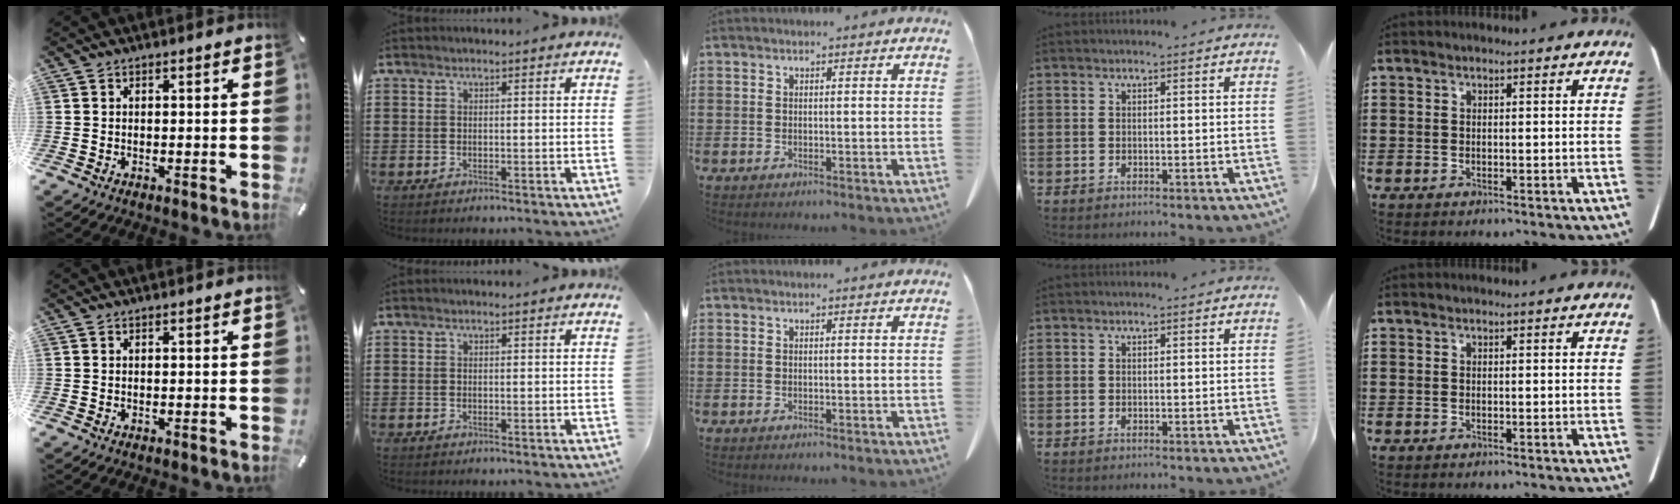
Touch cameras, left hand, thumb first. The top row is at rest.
{}